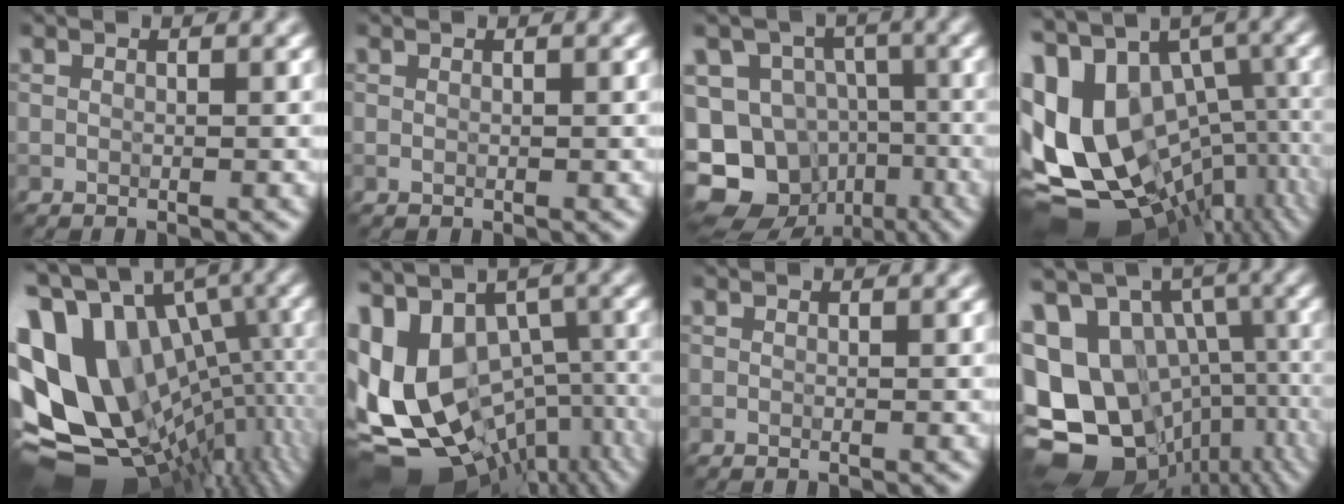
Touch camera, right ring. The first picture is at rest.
{"total": 0.0}
{"total": 13.8, "force": [-7.9, 10.5, 3.9], "torque": [-0.091, -0.022, -0.110]}
{"total": 15.1, "force": [-2.6, 10.7, 10.4], "torque": [-0.195, 0.006, -0.002]}
{"total": 16.7, "force": [-1.1, 11.7, 11.9], "torque": [-0.199, -0.002, 0.028]}
{"total": 15.4, "force": [-4.6, 10.1, 10.6], "torque": [-0.206, 0.001, -0.020]}
{"total": 0.0}
{"total": 16.4, "force": [-3.9, 13.0, 9.2], "torque": [-0.191, -0.014, -0.016]}